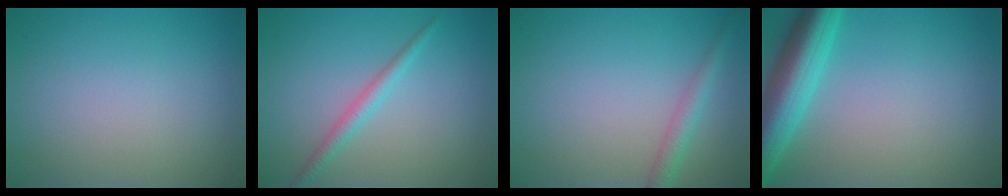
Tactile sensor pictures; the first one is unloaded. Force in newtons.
{"total": 1.8, "press": 1.8, "slide": 0.1}
{"total": 2.0, "press": 2.0, "slide": 0.1}
{"total": 7.0, "press": 6.9, "slide": 0.4}